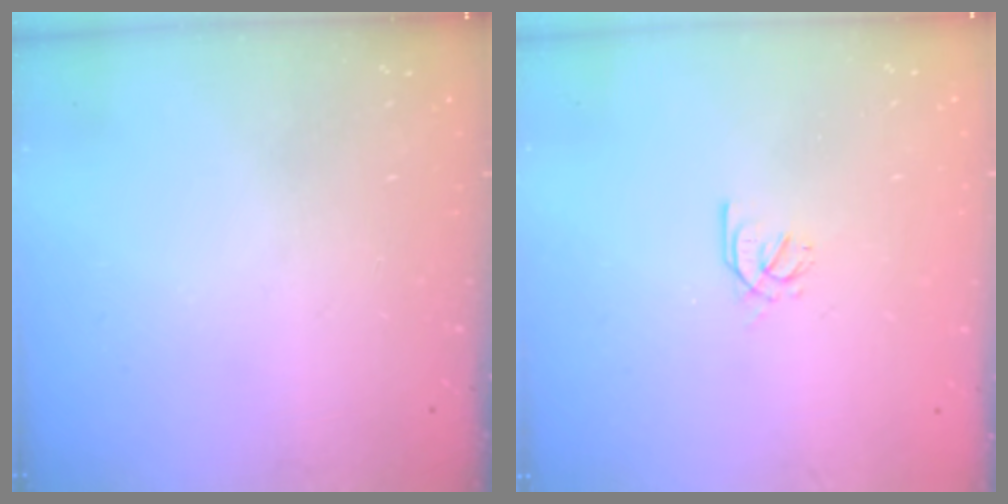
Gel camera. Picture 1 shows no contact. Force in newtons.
{"total": 1.7, "press": 1.6, "slide": 0.5}